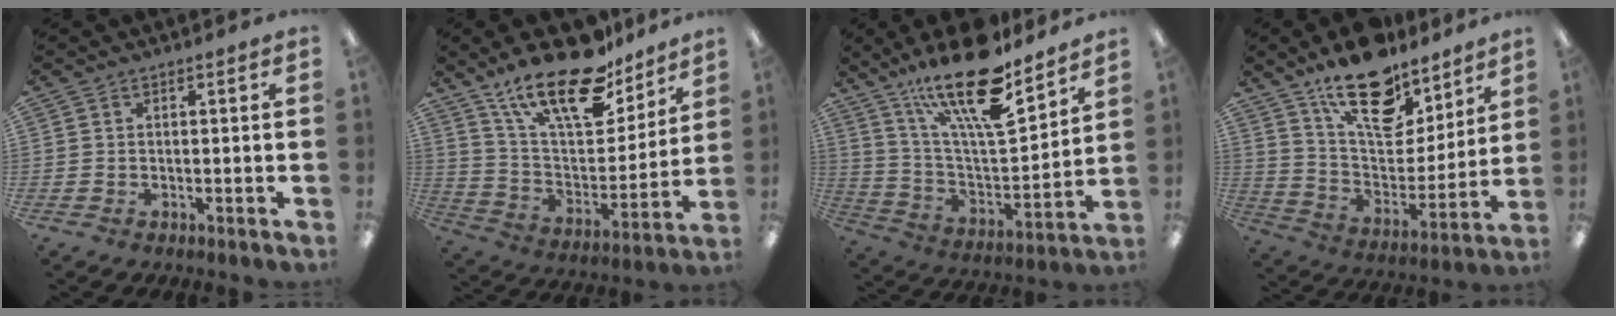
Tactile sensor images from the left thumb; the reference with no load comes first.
{"total": 23.1, "force": [17.0, 8.6, 13.0], "torque": [-0.216, -0.105, 0.293]}
{"total": 23.8, "force": [16.9, 7.2, 15.2], "torque": [-0.265, -0.102, 0.285]}
{"total": 20.9, "force": [15.0, 9.8, 10.8], "torque": [-0.172, -0.099, 0.265]}